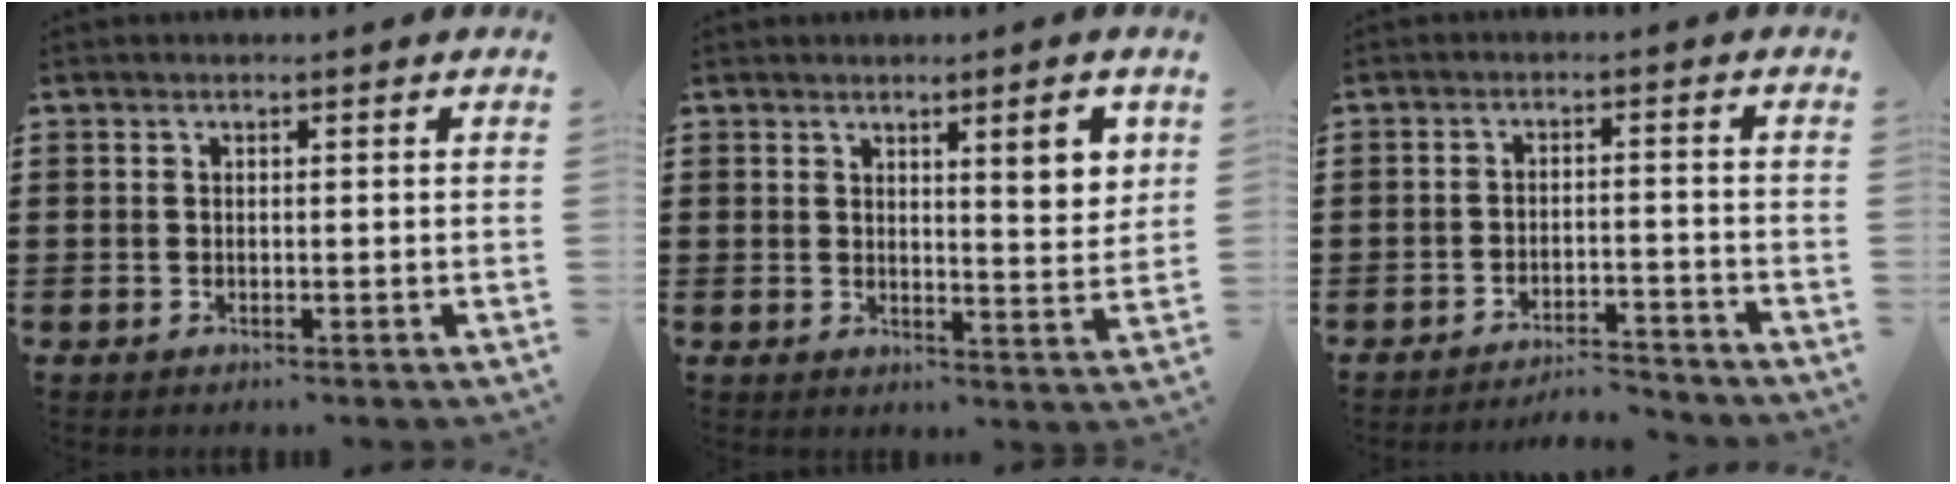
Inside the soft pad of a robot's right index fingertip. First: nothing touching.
{"total": 5.7, "force": [2.9, 1.2, 4.7], "torque": [-0.074, -0.004, 0.043]}
{"total": 3.8, "force": [-3.7, 0.0, 0.7], "torque": [-0.018, 0.000, -0.078]}